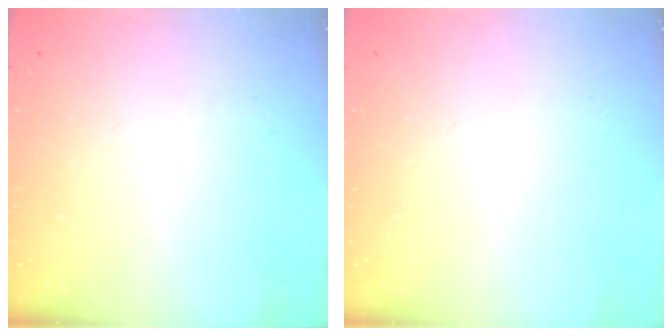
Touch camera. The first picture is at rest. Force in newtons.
{"total": 1.5, "press": 1.5, "slide": 0.1}